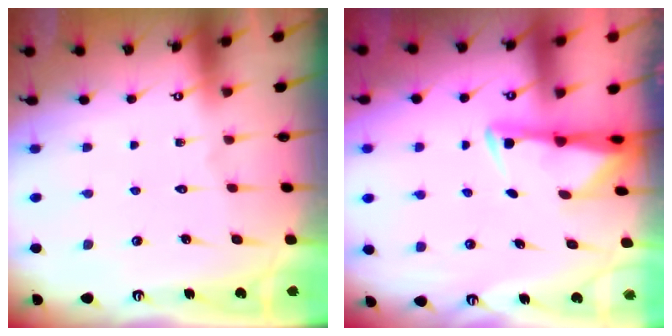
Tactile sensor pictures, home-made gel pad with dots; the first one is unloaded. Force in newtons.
{"total": 3.0, "press": 2.9, "slide": 0.5}